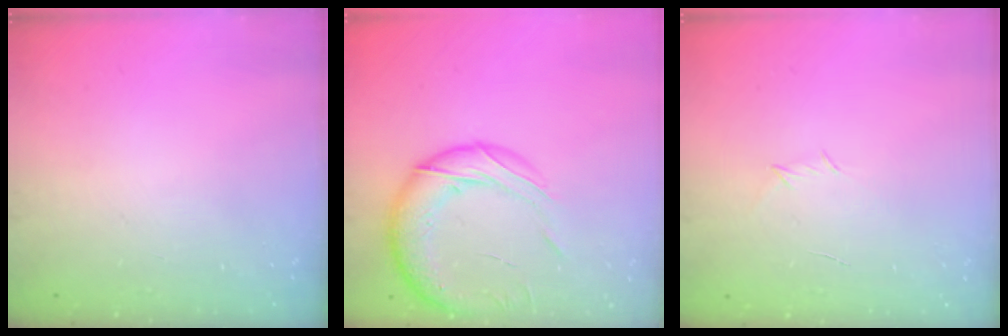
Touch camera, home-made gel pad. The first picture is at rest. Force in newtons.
{"total": 17.5, "press": 17.1, "slide": 3.9}
{"total": 3.2, "press": 3.1, "slide": 0.8}